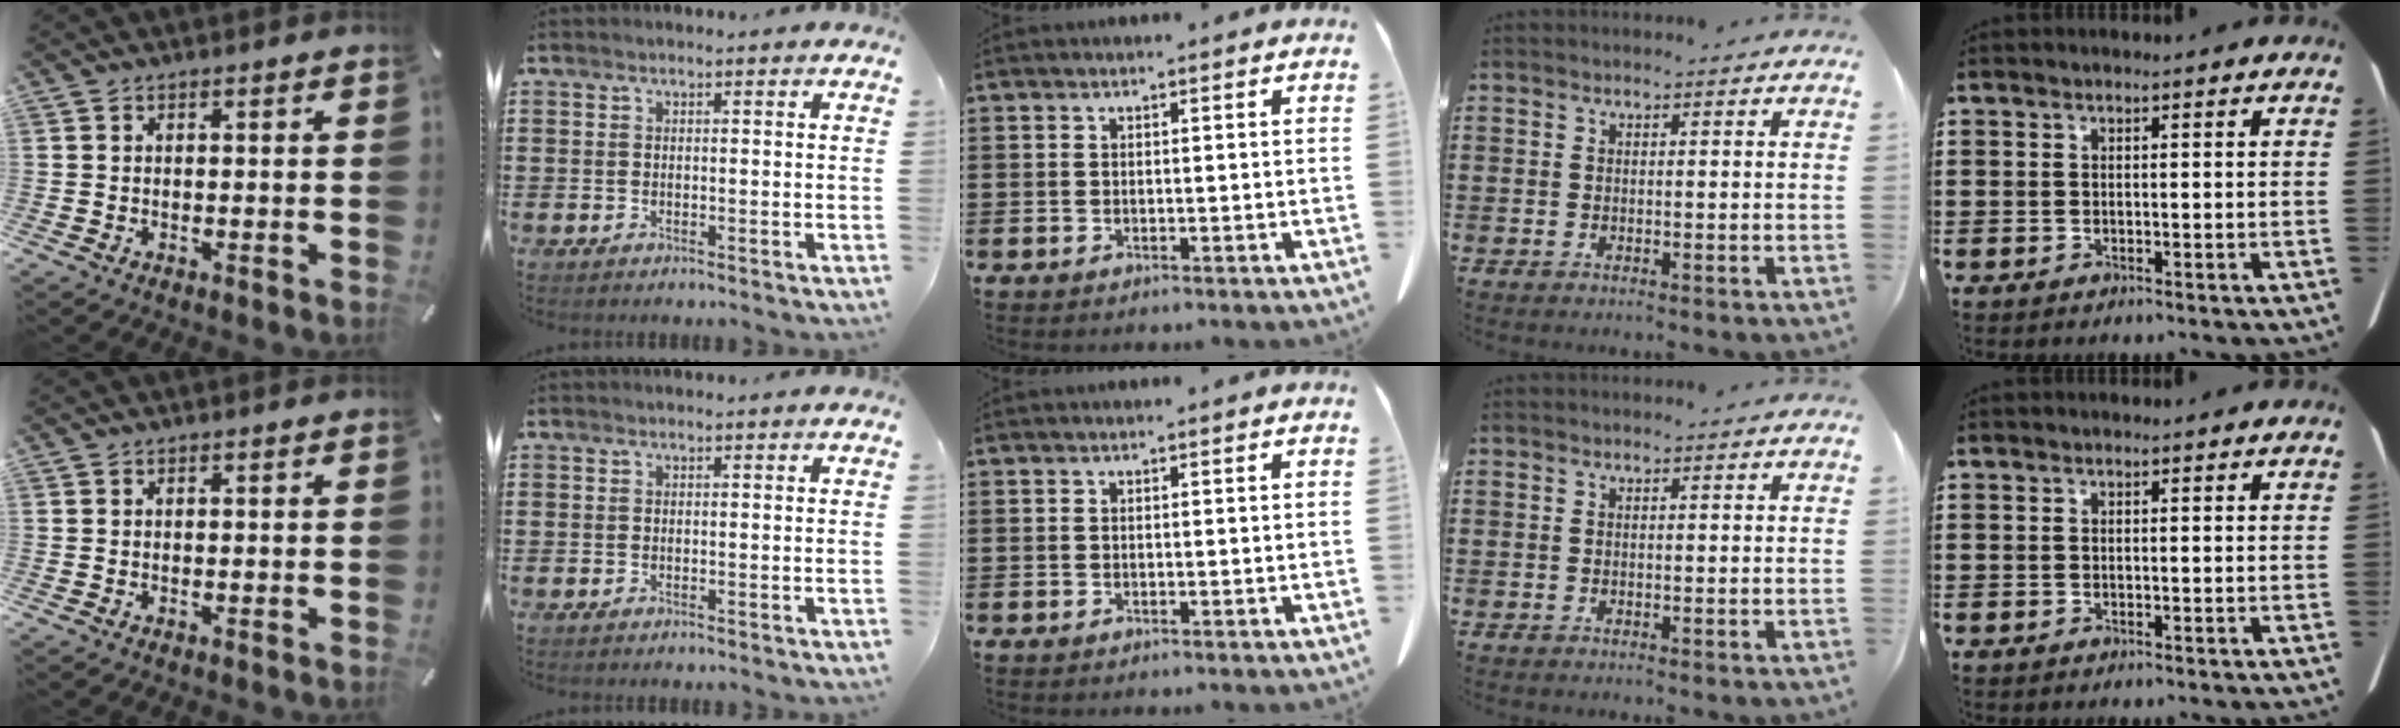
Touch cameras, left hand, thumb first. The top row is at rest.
{}